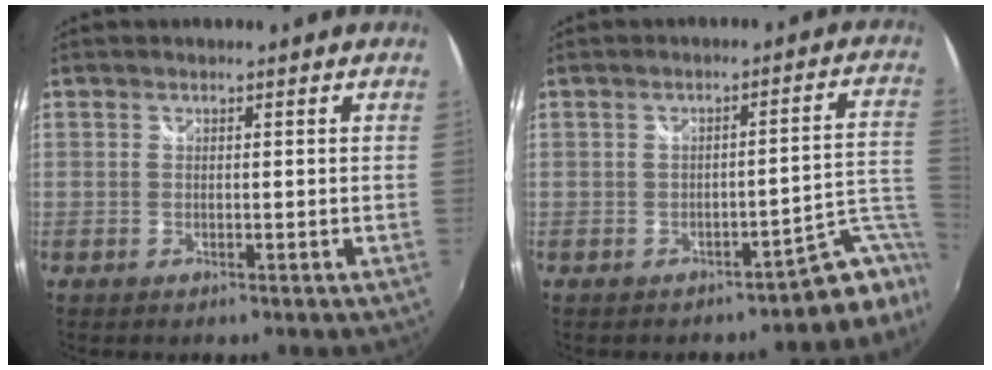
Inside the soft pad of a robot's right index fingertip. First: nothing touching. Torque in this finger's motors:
{"motor_torque": [-0.21, 0.07, -0.07, 0.01]}